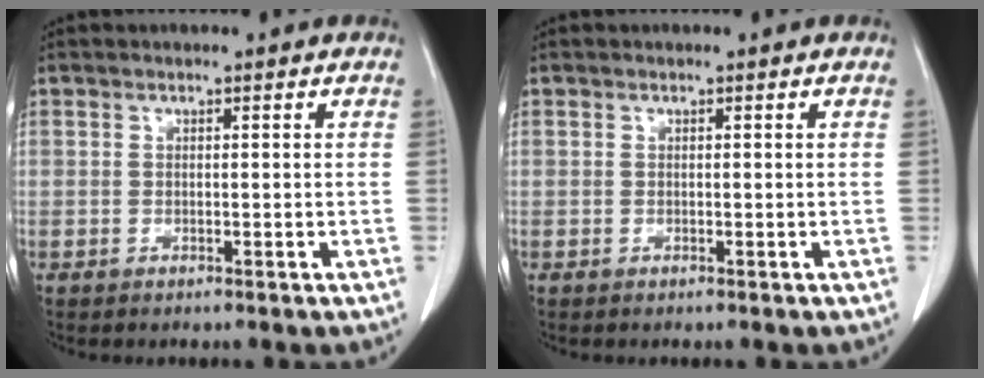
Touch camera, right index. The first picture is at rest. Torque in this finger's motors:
{"motor_torque": [0.00, 0.00, 0.00, 0.00]}